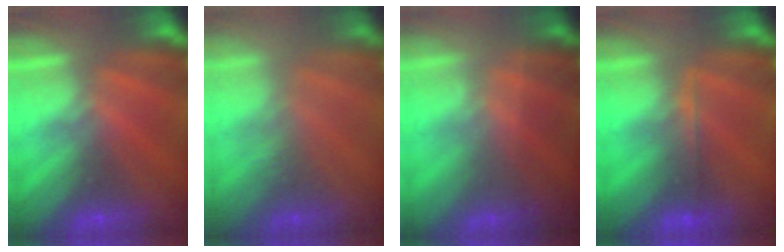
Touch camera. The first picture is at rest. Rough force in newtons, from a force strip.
{"total": 2.9}
{"total": 1.6}
{"total": 2.6}